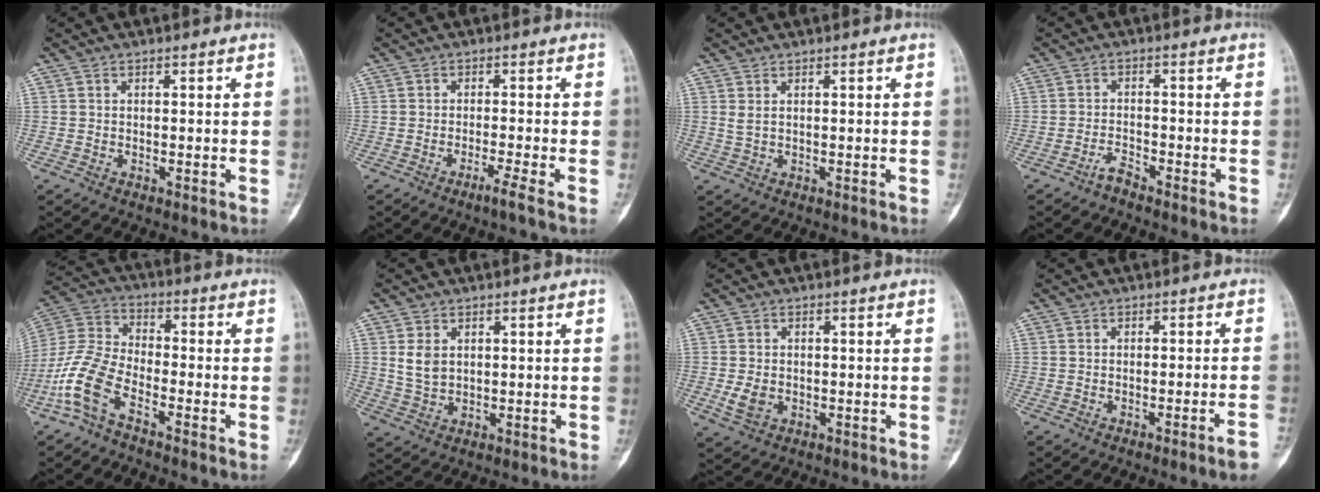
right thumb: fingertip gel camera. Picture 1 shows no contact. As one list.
[{"total": 2.2, "force": [-1.5, -0.8, 1.4], "torque": [-0.036, 0.002, -0.032]}, {"total": 1.2, "force": [0.7, 0.5, 0.9], "torque": [-0.025, 0.006, 0.020]}, {"total": 2.2, "force": [-2.0, 0.3, 0.8], "torque": [-0.018, 0.011, -0.039]}, {"total": 10.3, "force": [-5.8, 4.3, 7.4], "torque": [-0.175, 0.037, -0.127]}, {"total": 4.2, "force": [1.1, 3.0, 2.7], "torque": [-0.042, -0.006, 0.029]}, {"total": 3.8, "force": [-0.8, 2.8, 2.5], "torque": [-0.045, 0.001, -0.008]}, {"total": 3.7, "force": [-2.3, -0.4, 2.8], "torque": [-0.043, 0.013, -0.031]}]